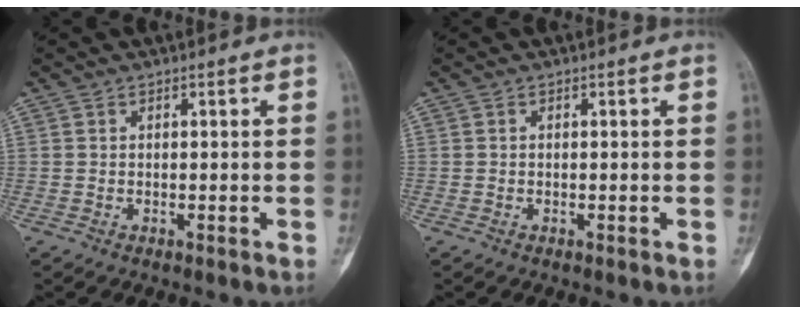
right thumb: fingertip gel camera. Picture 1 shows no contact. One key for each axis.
{"total": 0.0}